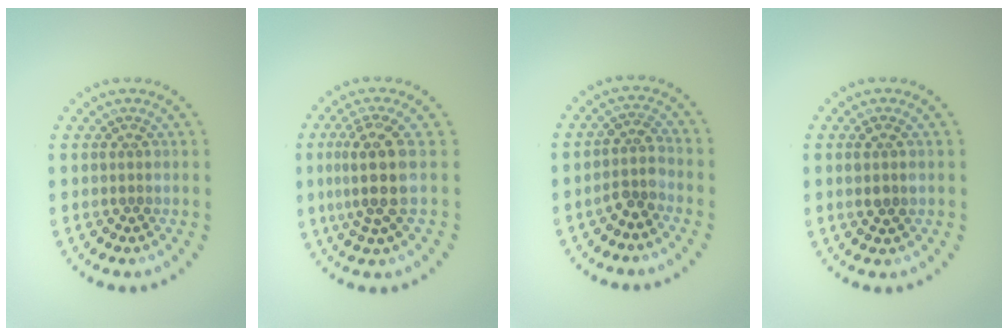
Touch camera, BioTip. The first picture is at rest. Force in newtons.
{"total": 3.9, "press": 3.2, "slide": 2.4}
{"total": 2.3, "press": 1.7, "slide": 1.5}
{"total": 1.5, "press": 1.4, "slide": 0.6}